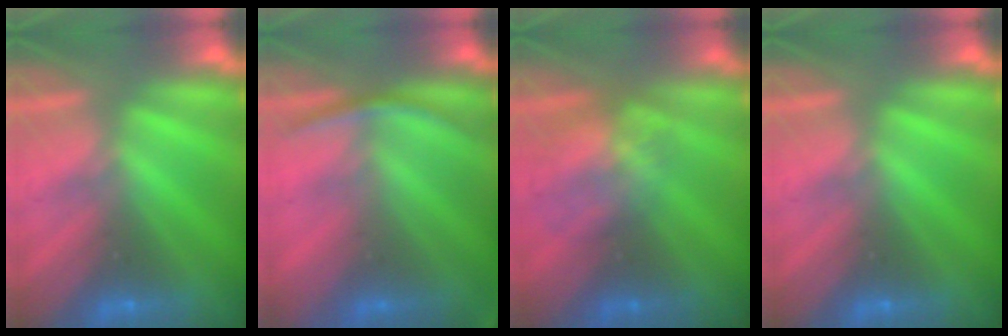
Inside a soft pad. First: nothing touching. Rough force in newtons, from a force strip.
{"total": 2.8}
{"total": 3.5}
{"total": 0.0}